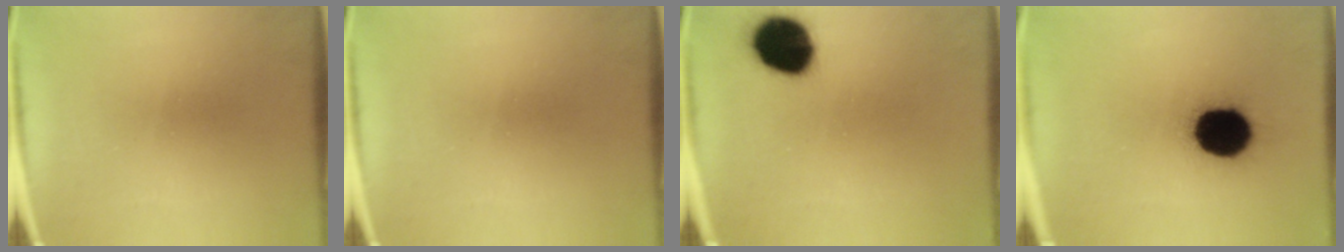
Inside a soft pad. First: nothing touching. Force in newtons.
{"total": 0.0}
{"total": 14.1}
{"total": 18.4}